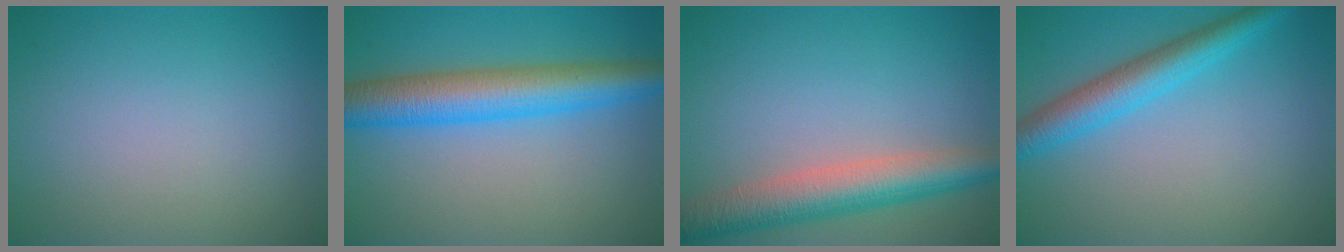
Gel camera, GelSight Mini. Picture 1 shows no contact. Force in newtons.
{"total": 7.1, "press": 7.1, "slide": 0.1}
{"total": 6.1, "press": 6.1, "slide": 0.4}
{"total": 4.5, "press": 4.5, "slide": 0.2}